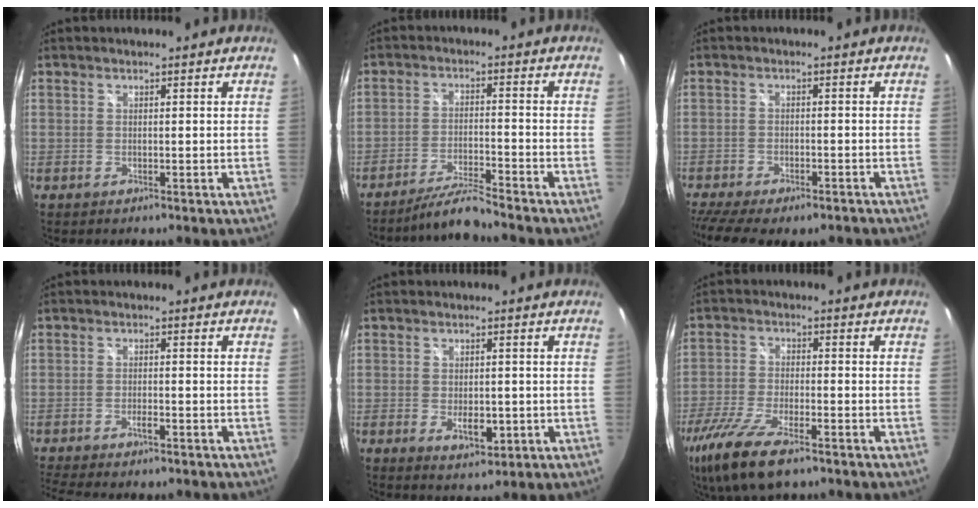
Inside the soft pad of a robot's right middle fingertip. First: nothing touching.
{"total": 6.4, "force": [-5.9, -1.1, 2.0], "torque": [-0.058, 0.002, -0.109]}
{"total": 12.6, "force": [-10.0, 3.8, 6.6], "torque": [-0.147, -0.044, -0.155]}
{"total": 5.6, "force": [-4.7, 0.9, 2.7], "torque": [-0.070, -0.014, -0.083]}
{"total": 4.7, "force": [-1.5, 2.6, 3.7], "torque": [-0.068, -0.010, -0.019]}
{"total": 13.9, "force": [-9.3, 4.5, 9.4], "torque": [-0.214, -0.044, -0.178]}